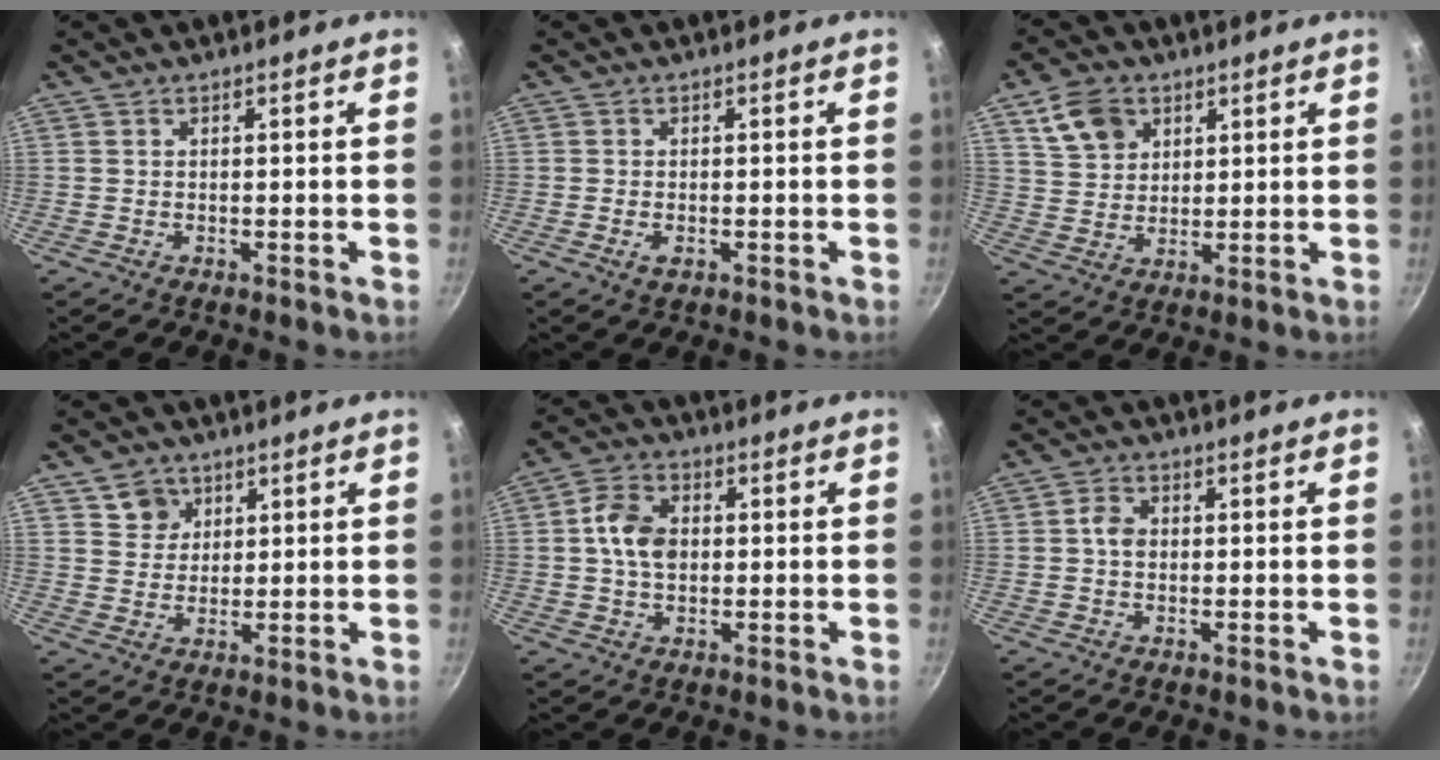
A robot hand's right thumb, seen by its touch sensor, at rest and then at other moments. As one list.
[{"total": 1.9, "force": [-0.7, 1.1, 1.4], "torque": [-0.028, -0.001, -0.012]}, {"total": 8.5, "force": [4.2, 6.2, 4.1], "torque": [-0.057, -0.003, 0.082]}, {"total": 4.8, "force": [2.4, 4.1, 0.9], "torque": [0.013, -0.001, 0.044]}, {"total": 8.0, "force": [0.6, 5.8, 5.5], "torque": [-0.088, 0.014, 0.004]}, {"total": 3.0, "force": [0.1, 2.4, 1.9], "torque": [-0.028, 0.008, -0.003]}]